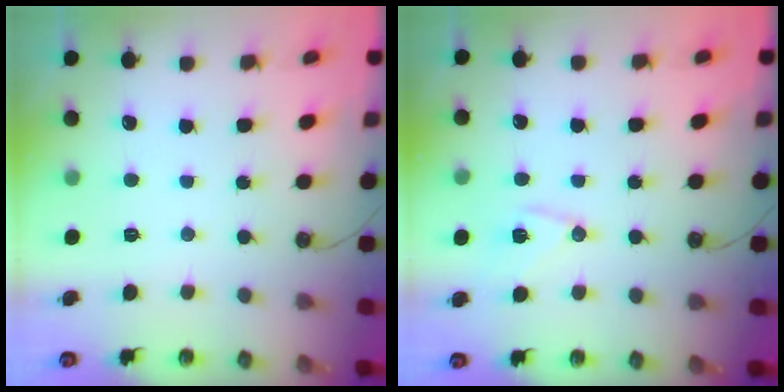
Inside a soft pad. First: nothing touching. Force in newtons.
{"total": 9.5, "press": 9.2, "slide": 2.5}